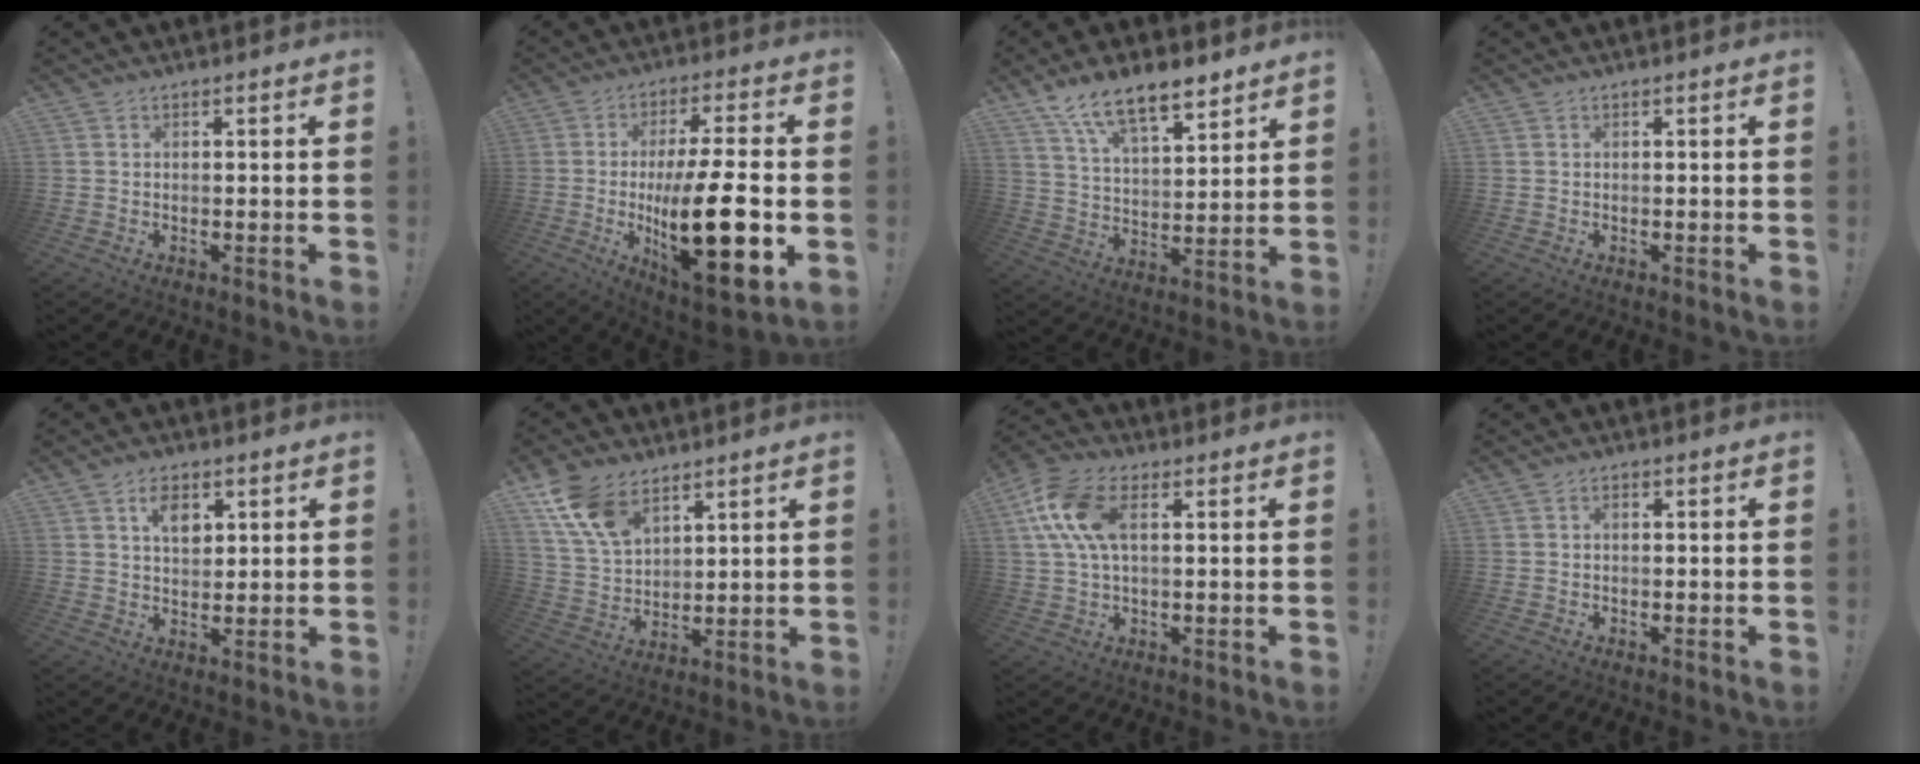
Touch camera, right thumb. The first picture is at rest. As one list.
[{"total": 23.8, "force": [-3.3, 7.5, 22.4], "torque": [-0.381, -0.006, -0.050]}, {"total": 13.2, "force": [9.8, 4.8, 7.5], "torque": [-0.131, -0.059, 0.176]}, {"total": 0.0}, {"total": 6.8, "force": [2.9, 4.3, 4.3], "torque": [-0.059, -0.008, 0.047]}, {"total": 12.8, "force": [8.1, 7.3, 6.8], "torque": [-0.137, -0.036, 0.158]}, {"total": 13.0, "force": [3.7, 7.3, 10.1], "torque": [-0.214, 0.004, 0.073]}, {"total": 1.0, "force": [-0.5, 0.6, 0.6], "torque": [-0.010, 0.004, -0.010]}]